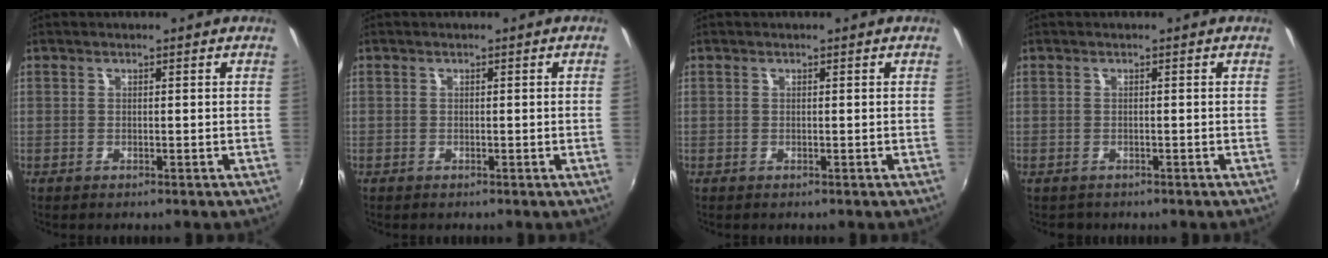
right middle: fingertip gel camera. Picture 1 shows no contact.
{"total": 0.5, "force": [0.0, -0.3, 0.4], "torque": [-0.004, -0.001, -0.001]}
{"total": 0.0}
{"total": 1.0, "force": [-0.7, 0.7, 0.0], "torque": [-0.004, -0.003, -0.010]}